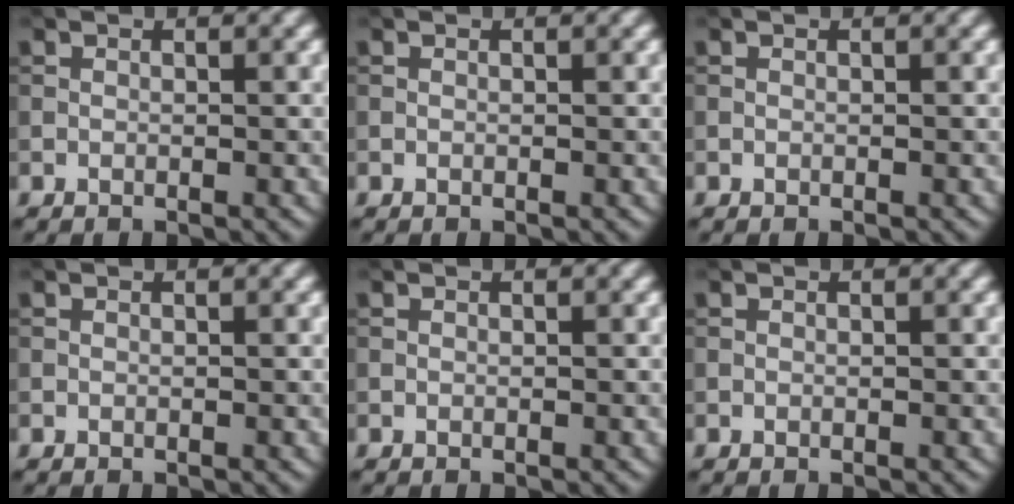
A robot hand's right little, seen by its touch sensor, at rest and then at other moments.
{"total": 0.0}
{"total": 0.0}
{"total": 0.0}
{"total": 0.0}
{"total": 0.0}